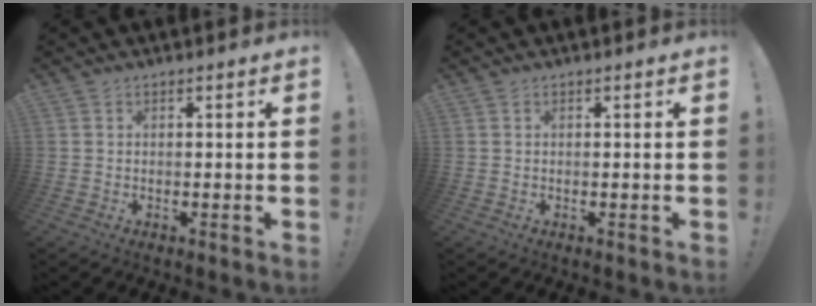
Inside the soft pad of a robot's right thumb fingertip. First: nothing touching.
{"total": 0.0}